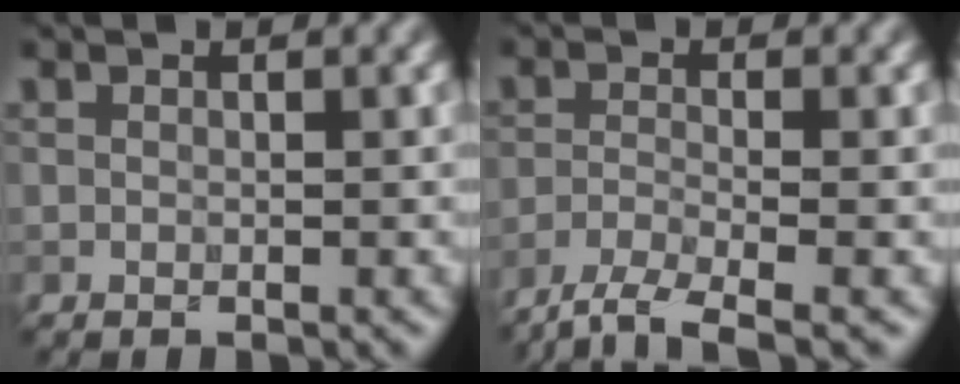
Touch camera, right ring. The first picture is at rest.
{"total": 4.2, "force": [-3.3, 0.8, 2.5], "torque": [-0.047, -0.008, -0.074]}